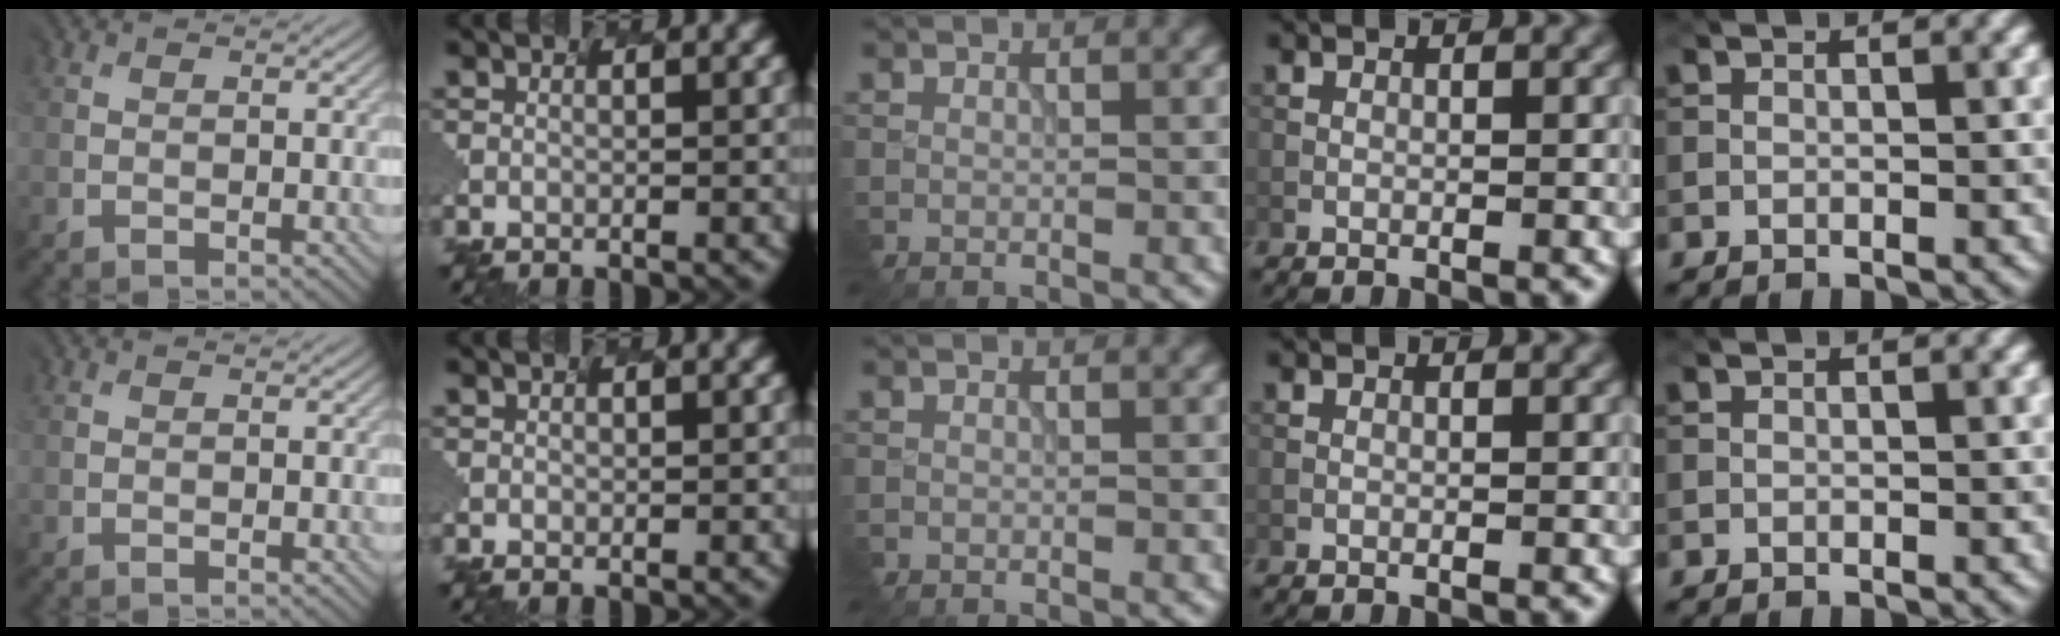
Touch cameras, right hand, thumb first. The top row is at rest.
{"index": {"total": 0.5, "force": [-0.1, -0.3, -0.4], "torque": [-0.002, -0.001, 0.012]}}